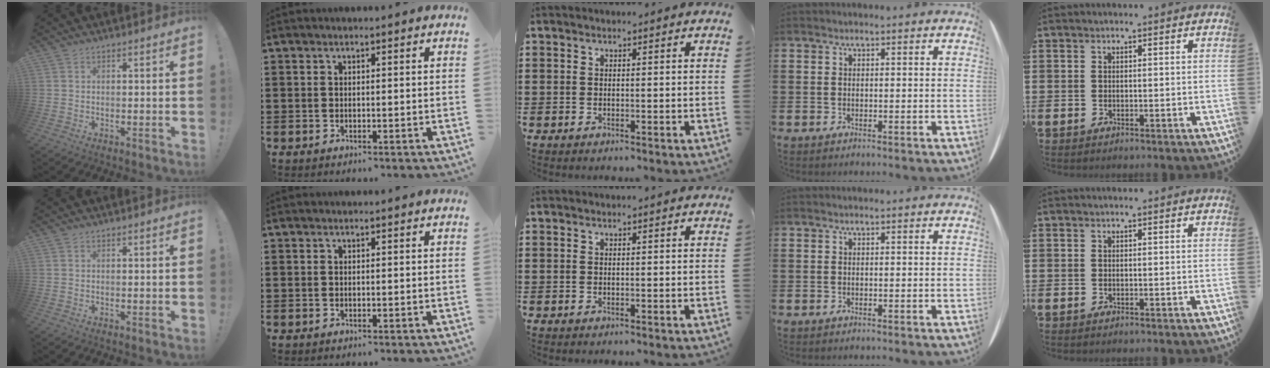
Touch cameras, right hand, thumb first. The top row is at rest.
{}